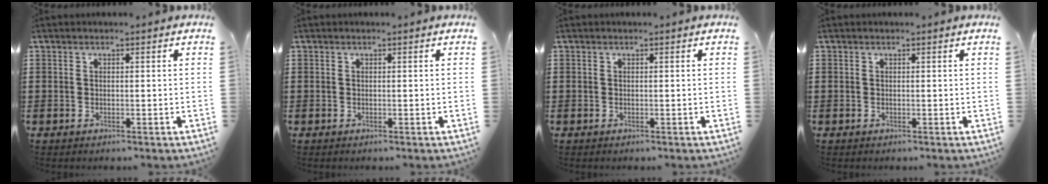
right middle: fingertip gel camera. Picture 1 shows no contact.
{"total": 0.0}
{"total": 0.0}
{"total": 0.0}